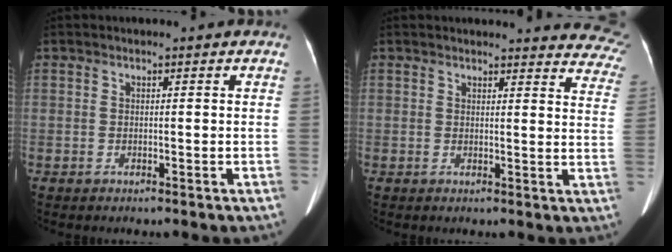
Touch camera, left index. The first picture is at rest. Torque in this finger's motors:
{"motor_torque": [0.91, -1.23, 0.24, 0.05]}